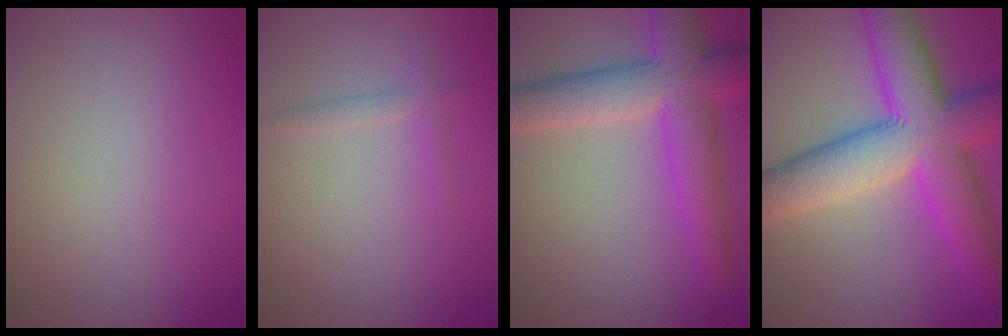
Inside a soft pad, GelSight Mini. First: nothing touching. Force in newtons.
{"total": 1.2, "press": 1.2, "slide": 0.1}
{"total": 7.6, "press": 7.6, "slide": 0.4}
{"total": 11.5, "press": 11.5, "slide": 0.2}